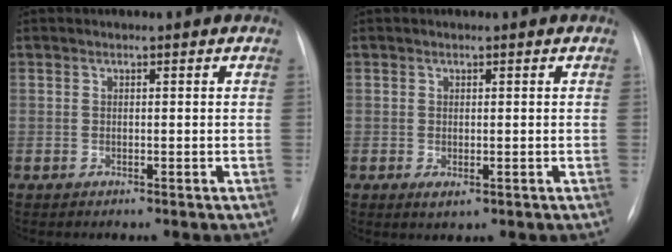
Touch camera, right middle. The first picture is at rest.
{"total": 1.4, "force": [-0.4, 0.7, 1.2], "torque": [-0.018, -0.005, 0.000]}